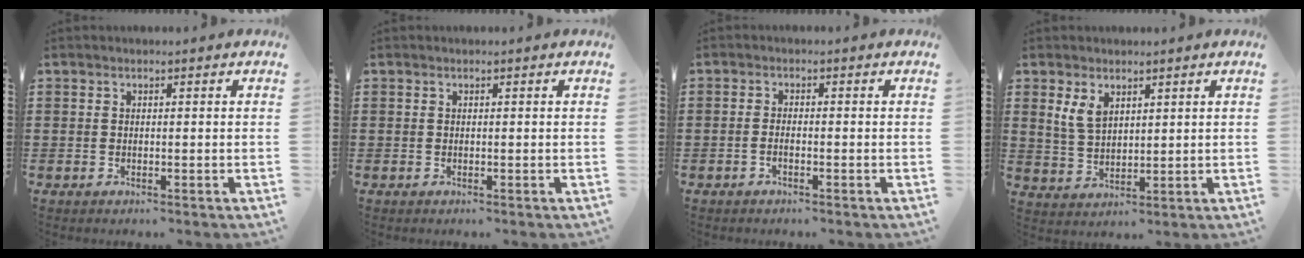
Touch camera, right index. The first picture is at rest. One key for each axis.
{"total": 0.0}
{"total": 1.1, "fx": -0.7, "fy": 0.0, "fz": 0.8, "tx": -0.018, "ty": -0.008, "tz": -0.011}
{"total": 4.2, "fx": 2.2, "fy": 2.6, "fz": 2.5, "tx": -0.065, "ty": 0.006, "tz": 0.039}